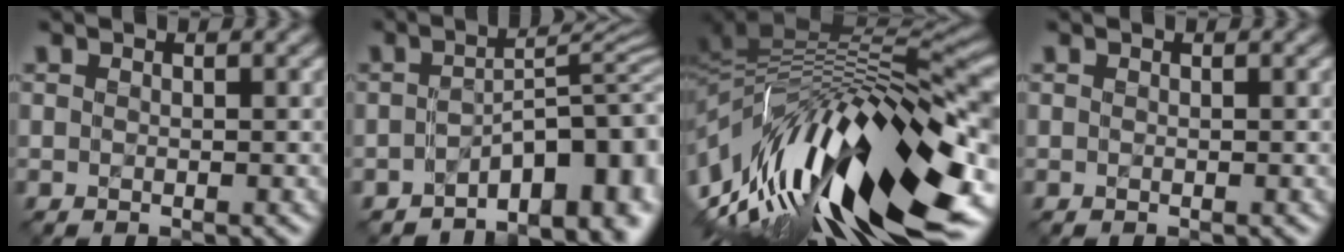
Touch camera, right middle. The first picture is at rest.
{"total": 8.9, "force": [-4.7, 3.6, 6.7], "torque": [-0.075, -0.004, -0.072]}
{"total": 17.4, "force": [-3.5, 6.9, 15.6], "torque": [-0.279, -0.006, -0.057]}
{"total": 0.0}